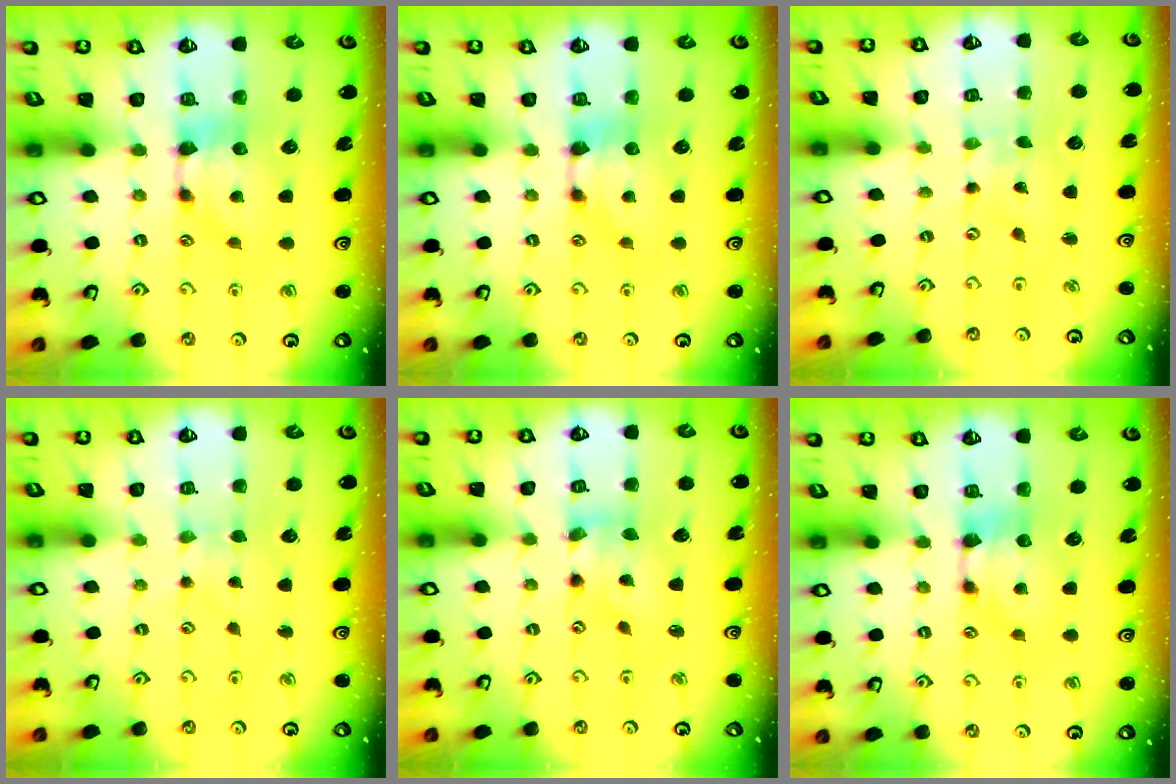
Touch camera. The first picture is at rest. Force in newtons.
{"total": 0.0}
{"total": 5.2, "press": 5.2, "slide": 0.2}
{"total": 2.8, "press": 2.8, "slide": 0.2}
{"total": 1.9, "press": 1.3, "slide": 1.3}
{"total": 0.0}